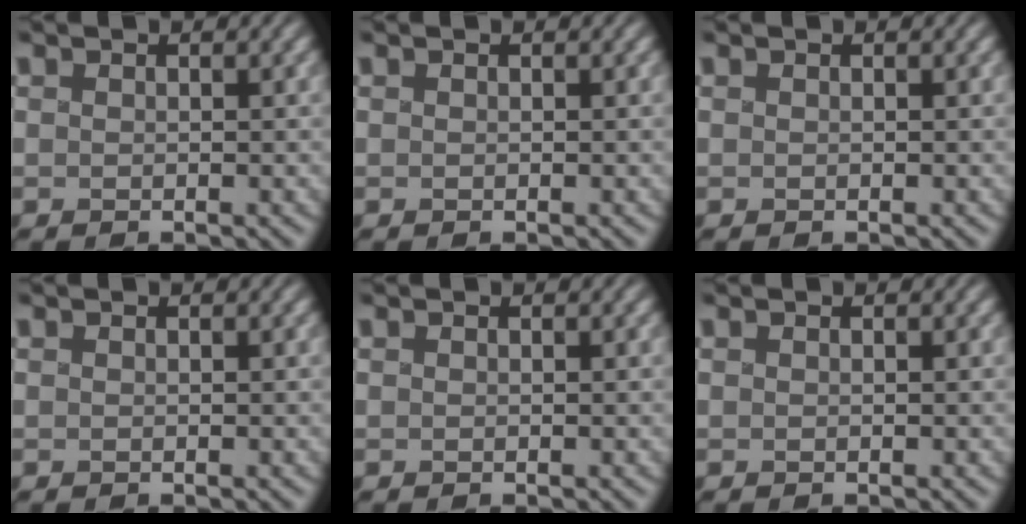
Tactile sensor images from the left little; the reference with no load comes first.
{"total": 0.0}
{"total": 0.0}
{"total": 0.0}
{"total": 0.0}
{"total": 0.0}